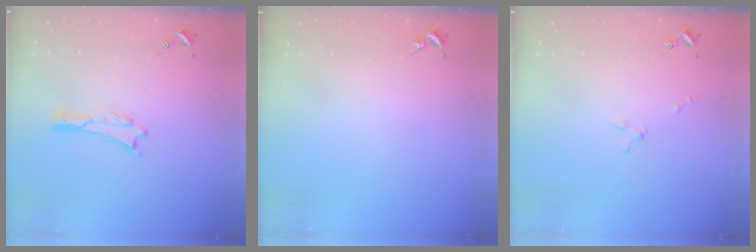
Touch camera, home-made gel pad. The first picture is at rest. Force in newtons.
{"total": 0.0}
{"total": 1.3, "press": 1.2, "slide": 0.1}